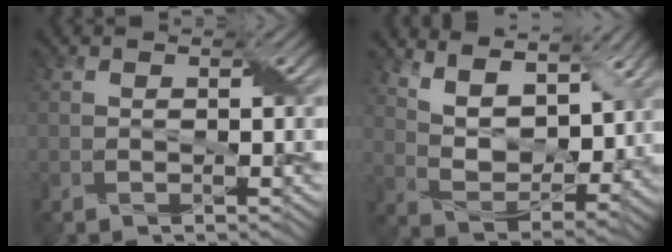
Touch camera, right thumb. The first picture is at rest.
{"total": 10.8, "force": [6.9, 4.8, 6.8], "torque": [-0.146, -0.004, 0.116]}